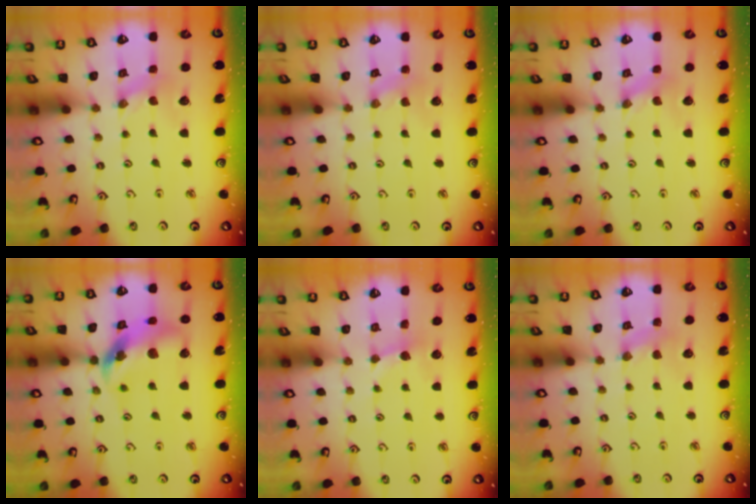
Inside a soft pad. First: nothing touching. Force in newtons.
{"total": 1.7, "press": 1.7, "slide": 0.3}
{"total": 0.0}
{"total": 14.5, "press": 14.4, "slide": 1.9}
{"total": 2.9, "press": 2.9, "slide": 0.4}
{"total": 3.8, "press": 3.8, "slide": 0.5}